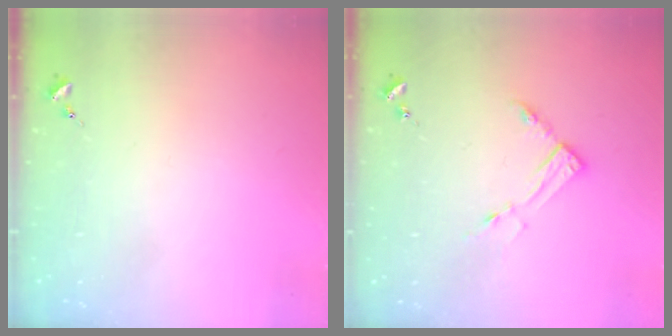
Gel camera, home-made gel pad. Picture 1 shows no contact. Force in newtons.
{"total": 7.4, "press": 7.4, "slide": 0.6}